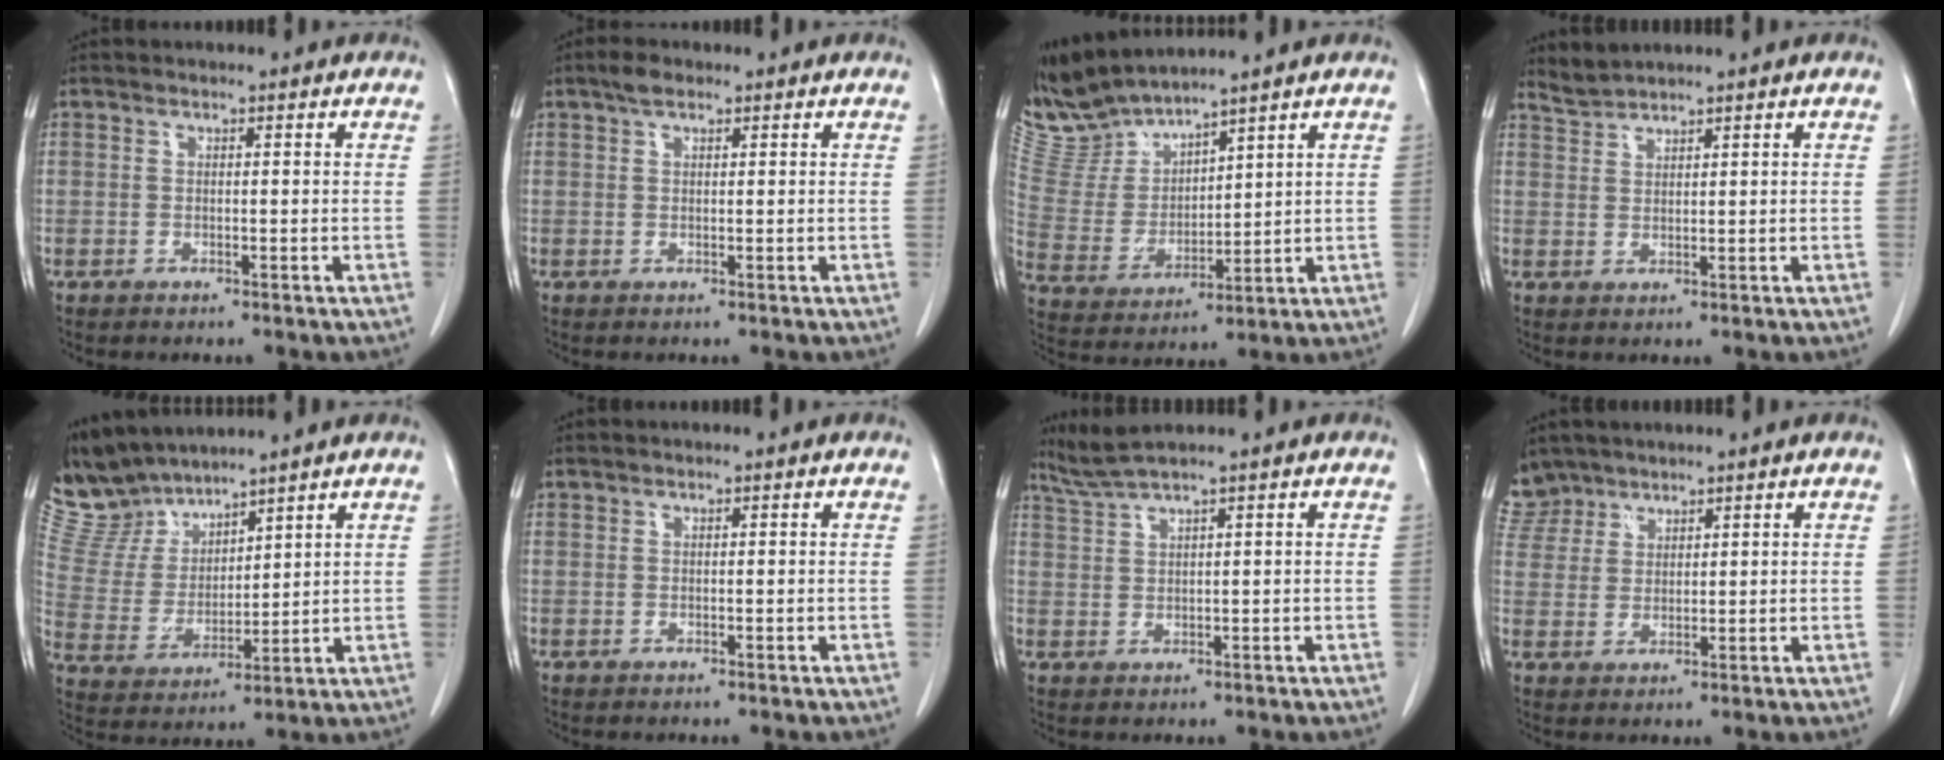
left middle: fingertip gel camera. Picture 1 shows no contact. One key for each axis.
{"total": 2.1, "fx": 1.4, "fy": 0.9, "fz": 1.3, "tx": -0.026, "ty": 0.012, "tz": 0.024}
{"total": 8.5, "fx": 8.5, "fy": 0.1, "fz": 0.8, "tx": -0.047, "ty": 0.004, "tz": 0.195}
{"total": 2.2, "fx": 2.1, "fy": -0.4, "fz": -0.4, "tx": 0.001, "ty": 0.004, "tz": 0.051}
{"total": 9.4, "fx": 9.1, "fy": 2.2, "fz": 0.6, "tx": -0.035, "ty": 0.012, "tz": 0.205}
{"total": 0.0}
{"total": 3.0, "fx": 2.6, "fy": -1.3, "fz": 1.0, "tx": -0.030, "ty": 0.003, "tz": 0.065}
{"total": 5.4, "fx": 4.7, "fy": 2.7, "fz": -0.4, "tx": 0.011, "ty": 0.008, "tz": 0.099}